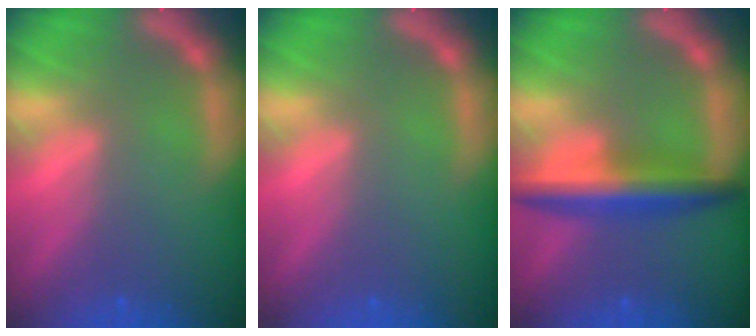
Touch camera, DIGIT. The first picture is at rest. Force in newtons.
{"total": 0.0}
{"total": 5.5}